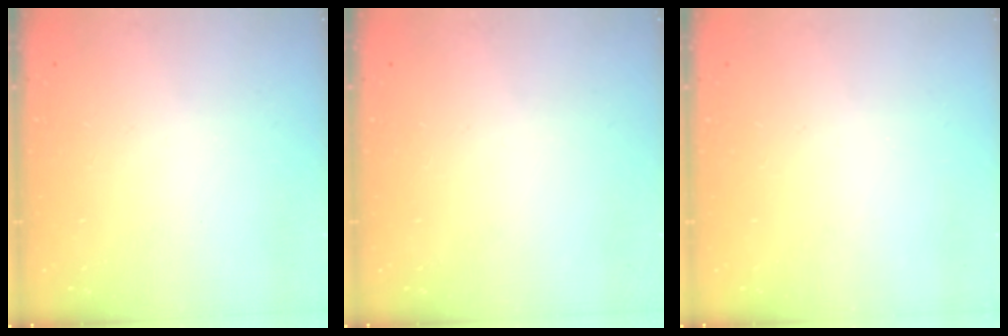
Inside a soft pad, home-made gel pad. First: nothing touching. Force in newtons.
{"total": 0.0}
{"total": 0.0}